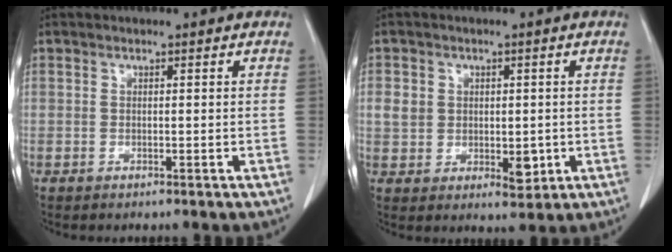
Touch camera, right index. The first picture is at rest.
{"total": 6.1, "force": [-0.1, 4.7, 4.0], "torque": [-0.050, 0.002, 0.011]}